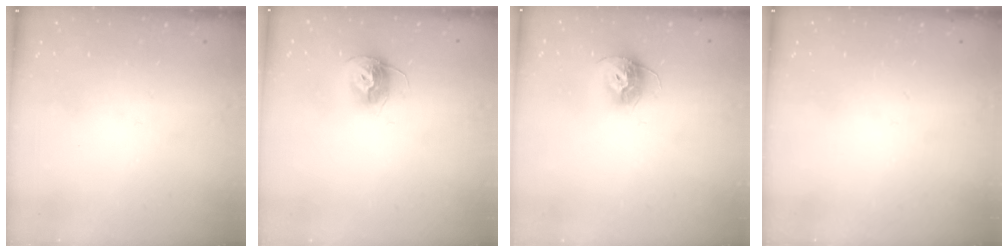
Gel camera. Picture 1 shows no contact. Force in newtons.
{"total": 10.3, "press": 10.3, "slide": 0.4}
{"total": 10.4, "press": 10.4, "slide": 0.5}
{"total": 0.0}